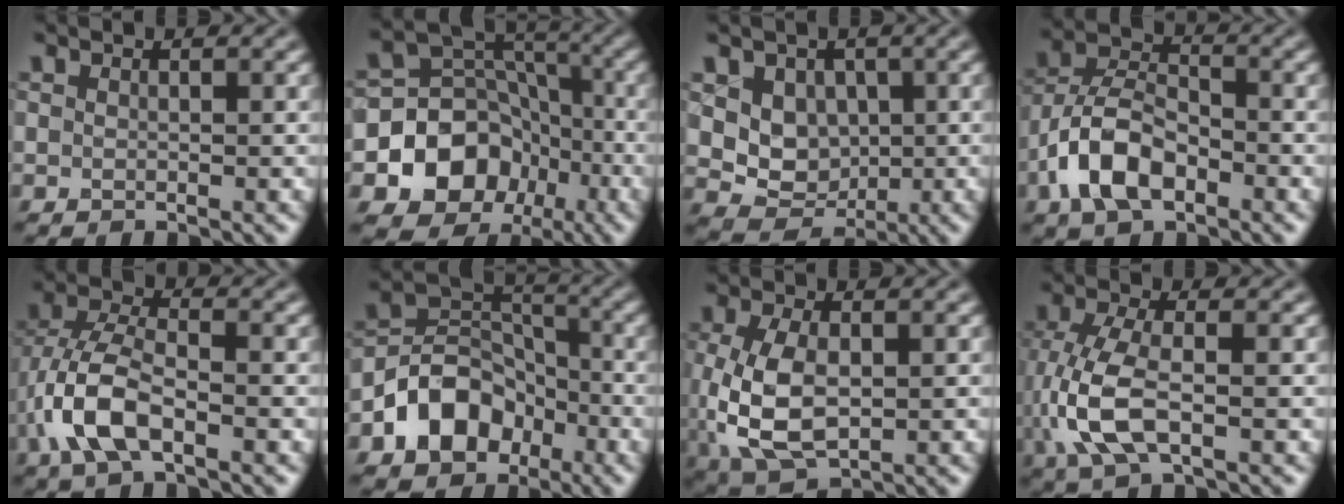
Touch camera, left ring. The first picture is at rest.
{"total": 9.5, "force": [-3.5, 7.7, 4.2], "torque": [-0.066, 0.004, -0.070]}
{"total": 4.9, "force": [0.9, 4.0, 2.5], "torque": [-0.045, -0.010, 0.016]}
{"total": 6.7, "force": [-3.2, 3.6, 4.6], "torque": [-0.085, 0.007, -0.071]}
{"total": 6.7, "force": [-2.6, 3.1, 5.3], "torque": [-0.117, 0.004, -0.060]}
{"total": 7.4, "force": [-3.5, 5.5, 3.6], "torque": [-0.055, 0.004, -0.075]}
{"total": 7.3, "force": [-0.6, 4.2, 5.9], "torque": [-0.137, -0.013, -0.004]}
{"total": 6.6, "force": [-1.5, 2.9, 5.7], "torque": [-0.142, -0.001, -0.030]}